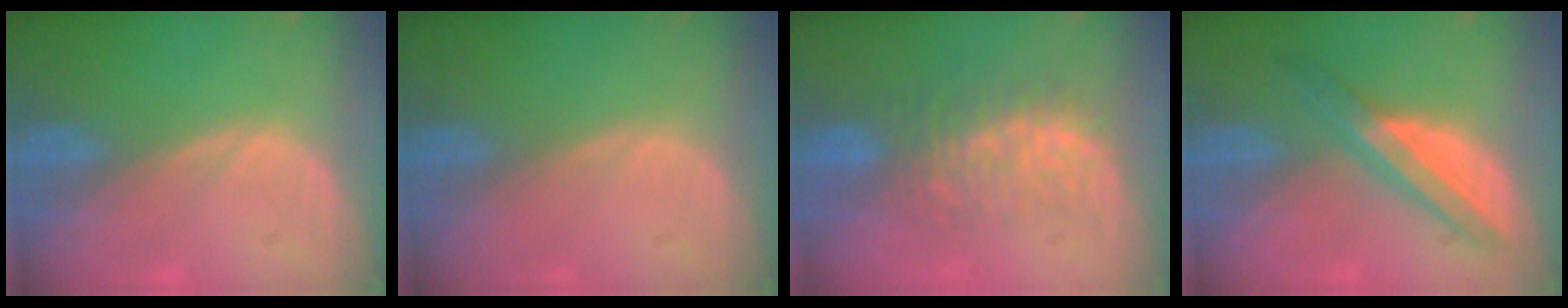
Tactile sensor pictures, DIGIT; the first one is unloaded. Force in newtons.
{"total": 0.0}
{"total": 7.8, "press": 7.6, "slide": 1.3}
{"total": 6.0, "press": 6.0, "slide": 0.1}